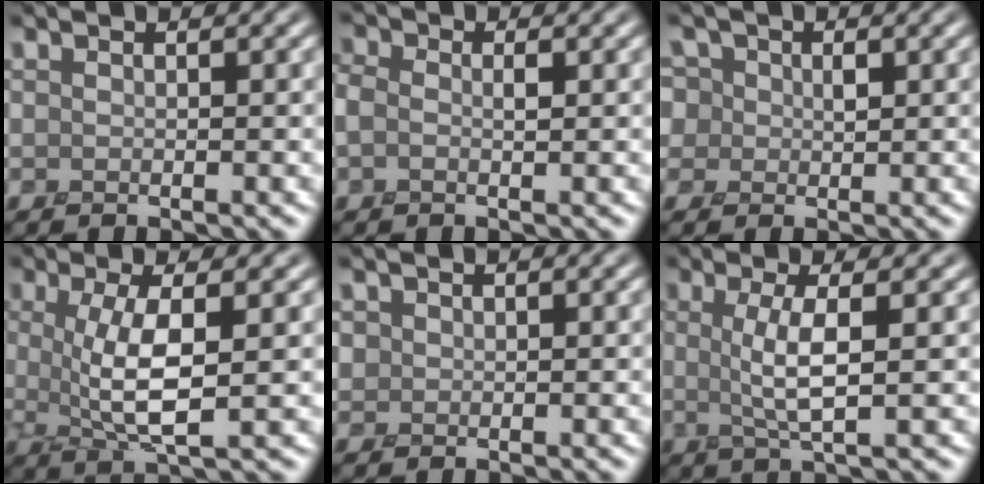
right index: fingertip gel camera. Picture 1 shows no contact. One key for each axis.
{"total": 1.3, "fx": -0.3, "fy": 1.0, "fz": 0.8, "tx": -0.019, "ty": 0.001, "tz": -0.007}
{"total": 3.9, "fx": 1.5, "fy": 3.2, "fz": 1.5, "tx": -0.021, "ty": 0.009, "tz": 0.011}
{"total": 4.8, "fx": 0.2, "fy": 1.2, "fz": 4.6, "tx": -0.093, "ty": -0.004, "tz": 0.008}
{"total": 0.7, "fx": 0.1, "fy": 0.6, "fz": -0.3, "tx": 0.007, "ty": -0.003, "tz": 0.009}
{"total": 3.2, "fx": 0.1, "fy": 0.7, "fz": 3.2, "tx": -0.061, "ty": -0.006, "tz": 0.006}